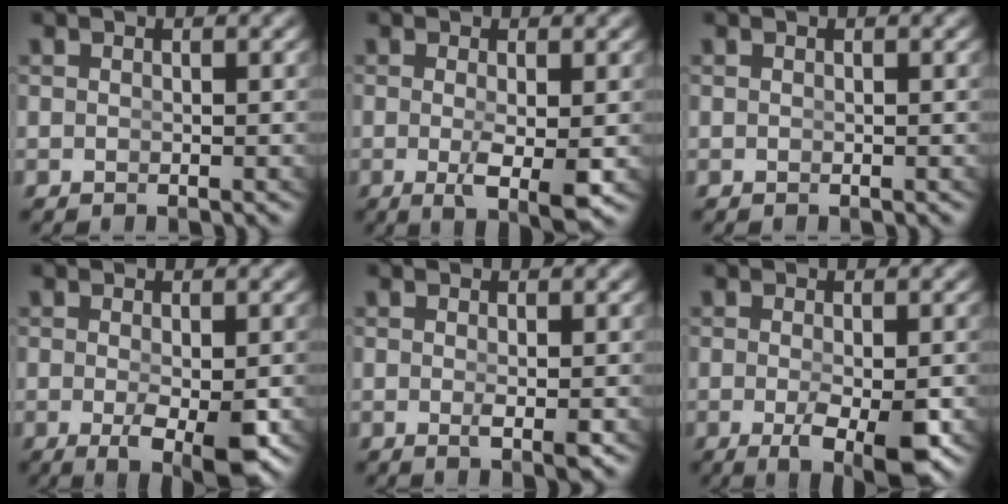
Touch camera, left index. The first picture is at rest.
{"total": 3.9, "force": [-1.2, 0.5, 3.6], "torque": [-0.061, -0.027, -0.007]}
{"total": 0.0}
{"total": 4.9, "force": [-2.1, 1.3, 4.2], "torque": [-0.063, -0.029, -0.022]}
{"total": 1.4, "force": [-0.4, -0.2, 1.3], "torque": [-0.020, -0.009, -0.003]}
{"total": 5.5, "force": [-2.6, 1.6, 4.6], "torque": [-0.071, -0.030, -0.029]}